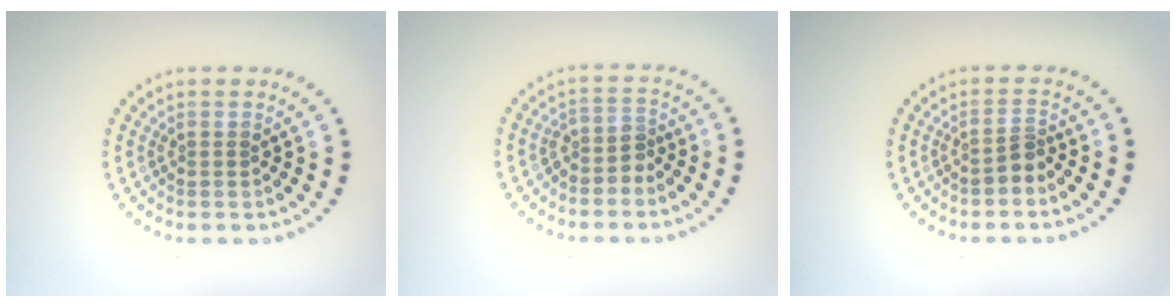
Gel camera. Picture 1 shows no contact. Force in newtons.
{"total": 2.0, "press": 1.6, "slide": 1.2}
{"total": 1.6, "press": 1.2, "slide": 1.2}